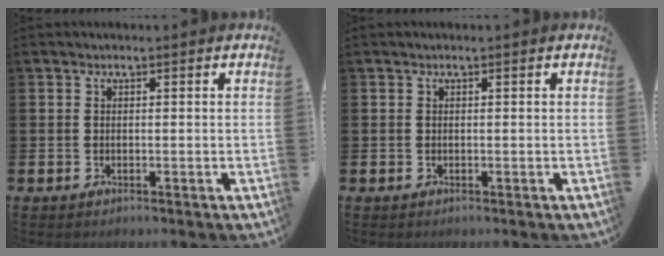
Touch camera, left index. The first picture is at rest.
{"total": 0.0}